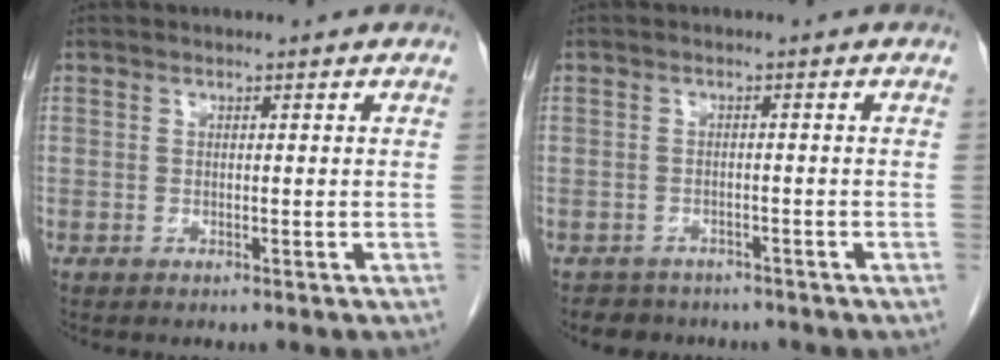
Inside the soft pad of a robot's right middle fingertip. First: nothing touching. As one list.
[{"total": 3.5, "force": [-2.9, 2.0, 0.0], "torque": [-0.007, 0.005, -0.040]}]